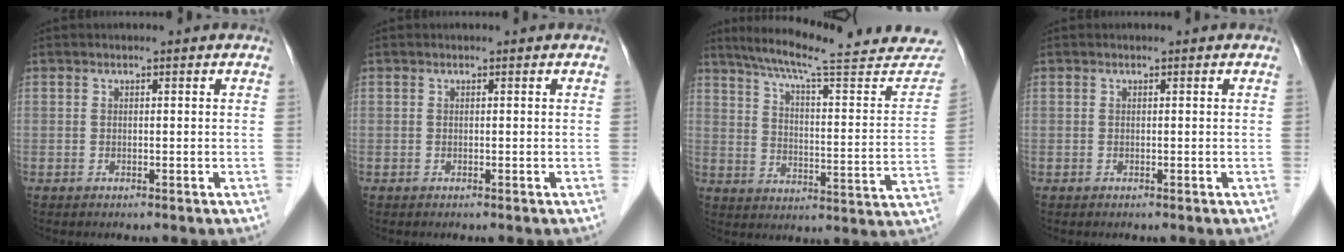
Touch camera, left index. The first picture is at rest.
{"total": 0.0}
{"total": 25.4, "force": [22.6, 2.1, 11.4], "torque": [-0.165, -0.048, 0.288]}
{"total": 0.0}